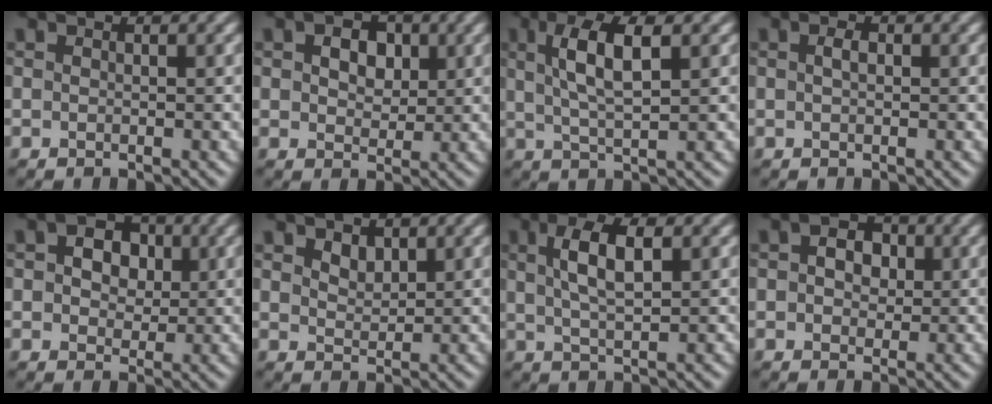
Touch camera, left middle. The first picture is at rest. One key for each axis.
{"total": 4.4, "fx": 1.7, "fy": 2.9, "fz": 2.8, "tx": -0.044, "ty": 0.008, "tz": 0.009}
{"total": 5.2, "fx": 1.7, "fy": 1.5, "fz": 4.7, "tx": -0.089, "ty": 0.002, "tz": 0.031}
{"total": 1.0, "fx": 0.2, "fy": 0.5, "fz": 0.9, "tx": -0.017, "ty": 0.002, "tz": 0.003}
{"total": 4.3, "fx": 1.2, "fy": 3.0, "fz": 2.8, "tx": -0.039, "ty": 0.005, "tz": 0.006}
{"total": 1.5, "fx": 1.1, "fy": 0.8, "fz": 0.7, "tx": -0.013, "ty": -0.003, "tz": 0.024}
{"total": 4.5, "fx": 1.5, "fy": 1.5, "fz": 4.0, "tx": -0.076, "ty": 0.006, "tz": 0.027}
{"total": 3.5, "fx": 1.0, "fy": 2.5, "fz": 2.2, "tx": -0.028, "ty": 0.008, "tz": -0.003}